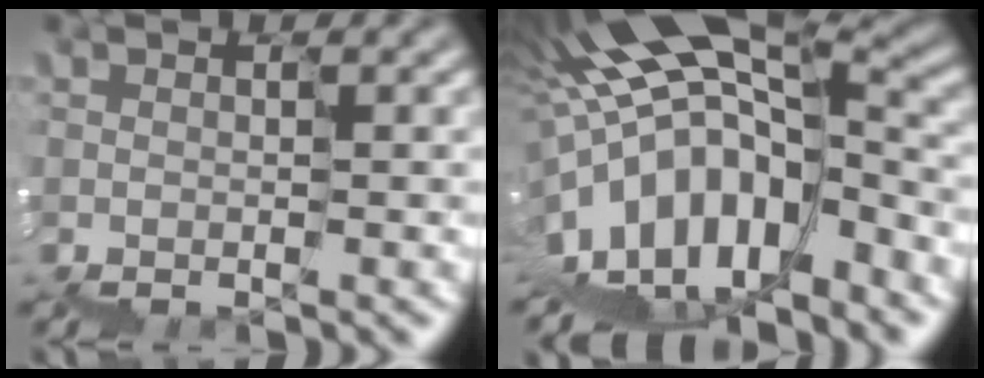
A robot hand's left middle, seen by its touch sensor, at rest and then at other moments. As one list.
[{"total": 12.8, "force": [-3.4, 6.1, 10.7], "torque": [-0.189, 0.028, -0.050]}]